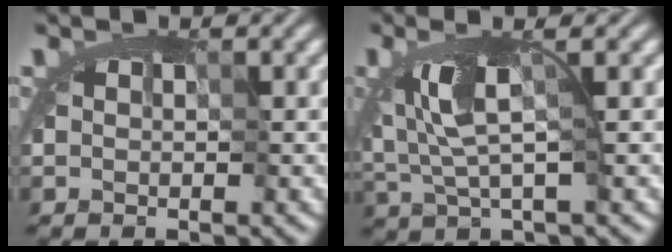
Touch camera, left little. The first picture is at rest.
{"total": 2.7, "force": [-0.8, 0.4, 2.6], "torque": [-0.055, -0.010, -0.014]}